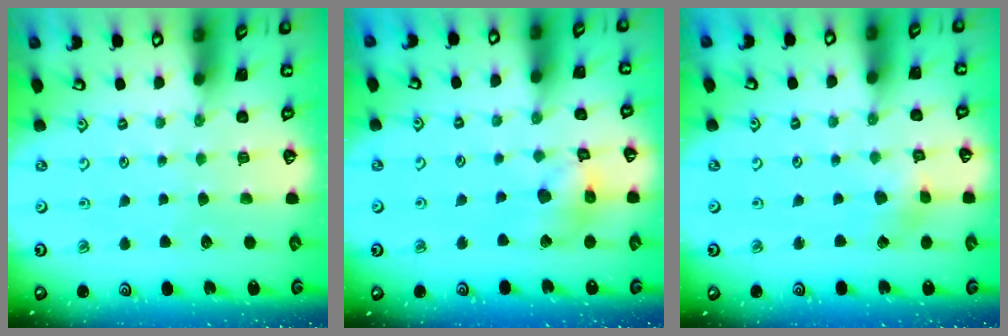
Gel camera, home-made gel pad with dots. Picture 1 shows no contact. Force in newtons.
{"total": 12.0, "press": 11.9, "slide": 1.6}
{"total": 2.3, "press": 2.3, "slide": 0.4}